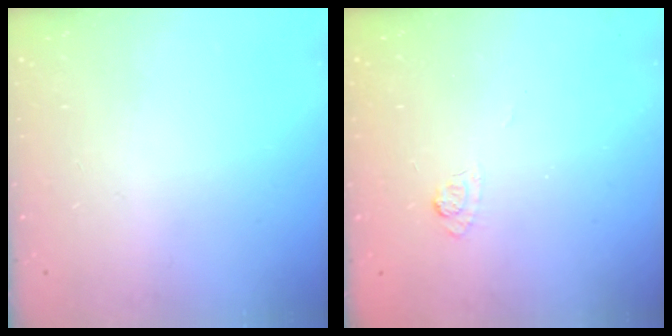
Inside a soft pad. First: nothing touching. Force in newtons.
{"total": 3.3, "press": 3.0, "slide": 1.4}